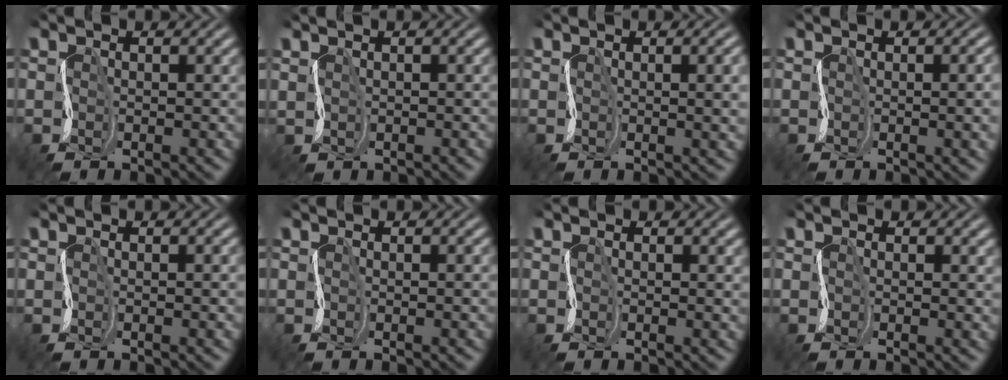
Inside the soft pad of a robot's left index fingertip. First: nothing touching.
{"total": 0.9, "force": [0.8, 0.1, -0.4], "torque": [0.009, 0.007, 0.018]}
{"total": 5.8, "force": [0.3, 2.7, 5.1], "torque": [-0.033, 0.009, 0.005]}
{"total": 5.5, "force": [-0.3, 2.6, 4.9], "torque": [-0.031, 0.005, -0.001]}
{"total": 1.4, "force": [-0.1, 0.5, 1.3], "torque": [-0.015, -0.001, 0.001]}
{"total": 0.9, "force": [-0.1, 0.3, 0.9], "torque": [-0.010, -0.001, 0.000]}
{"total": 1.0, "force": [0.2, 0.4, 0.9], "torque": [-0.011, -0.002, 0.003]}
{"total": 1.4, "force": [0.2, 0.6, 1.2], "torque": [-0.014, -0.001, 0.003]}